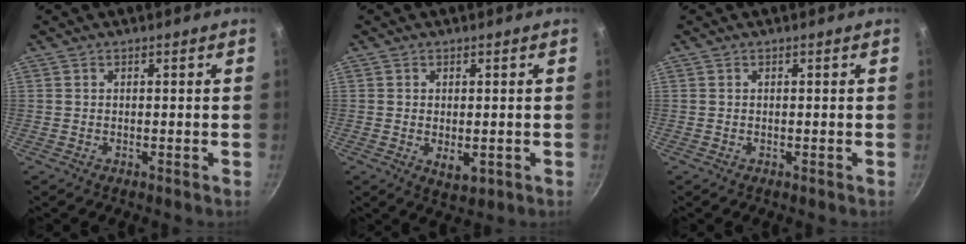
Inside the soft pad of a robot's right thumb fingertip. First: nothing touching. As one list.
[{"total": 3.8, "force": [-0.6, 2.1, 3.1], "torque": [-0.049, -0.013, -0.004]}, {"total": 0.0}]